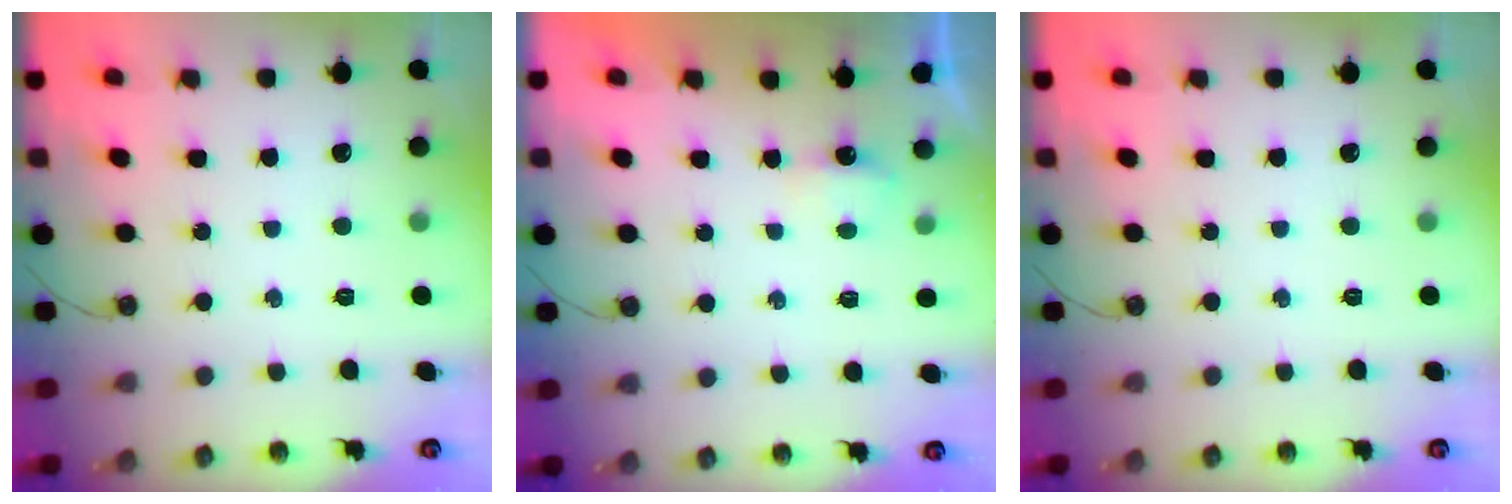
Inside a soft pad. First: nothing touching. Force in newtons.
{"total": 13.3, "press": 4.4, "slide": 12.6}
{"total": 0.0}